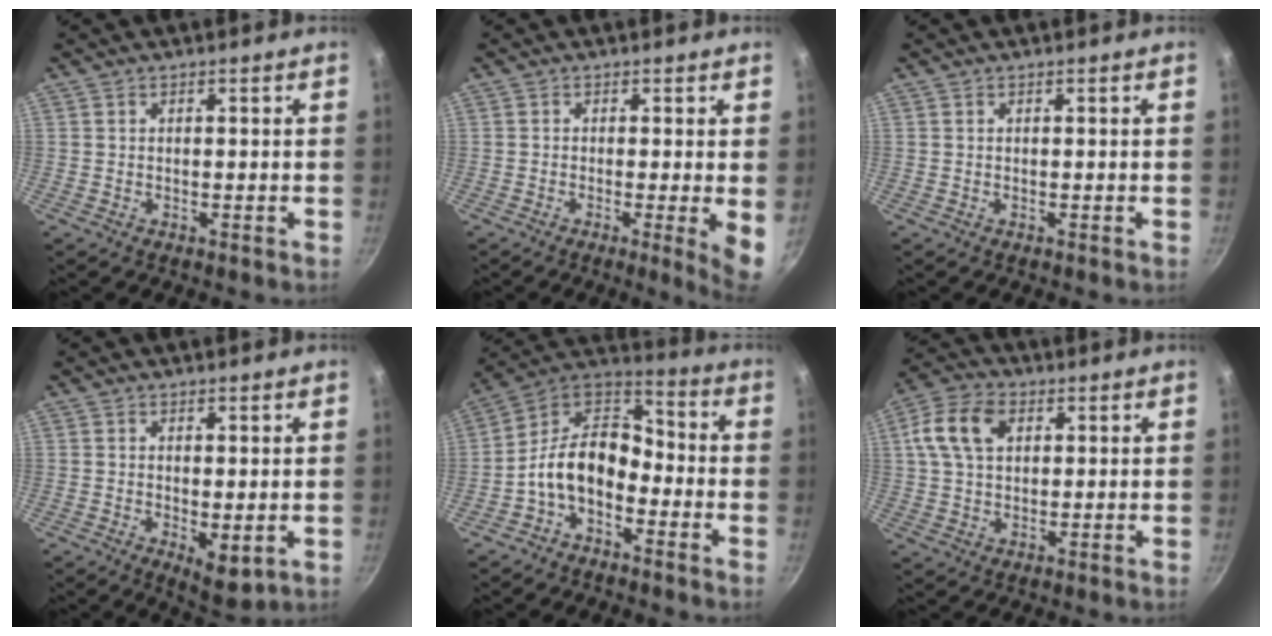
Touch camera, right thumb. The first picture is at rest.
{"total": 5.3, "force": [-0.7, 0.4, 5.3], "torque": [-0.070, -0.011, -0.011]}
{"total": 0.0}
{"total": 5.2, "force": [-0.5, 2.3, 4.6], "torque": [-0.062, -0.014, 0.001]}
{"total": 13.0, "force": [-4.8, 8.4, 8.7], "torque": [-0.135, 0.071, -0.114]}
{"total": 10.0, "force": [2.9, 6.8, 6.8], "torque": [-0.122, 0.012, 0.045]}